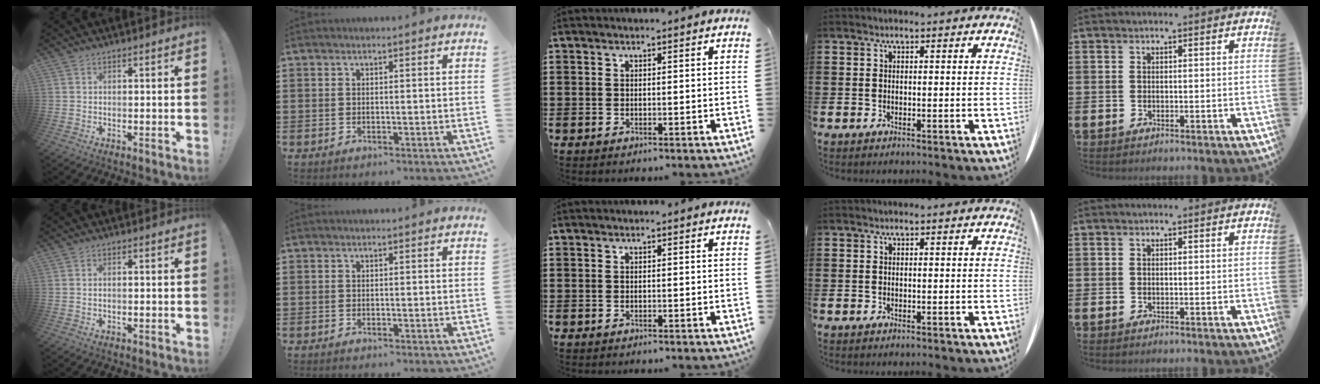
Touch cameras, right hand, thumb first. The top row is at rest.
{"thumb": {"total": 0.6, "force": [-0.1, 0.2, 0.6], "torque": [-0.012, 0.001, -0.001]}, "index": {"total": 0.6, "force": [-0.6, -0.2, 0.0], "torque": [0.000, -0.004, -0.011]}}